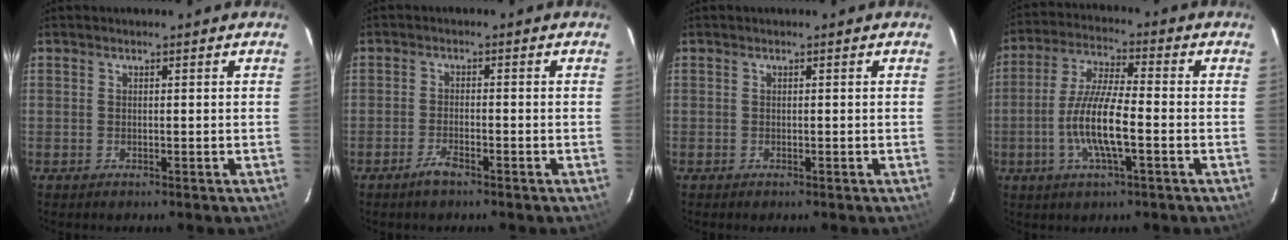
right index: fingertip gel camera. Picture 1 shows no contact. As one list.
[{"total": 2.9, "force": [-2.2, 0.7, 1.7], "torque": [-0.044, -0.001, -0.042]}, {"total": 0.0}, {"total": 10.7, "force": [-3.0, 2.0, 10.1], "torque": [-0.205, -0.001, -0.060]}]